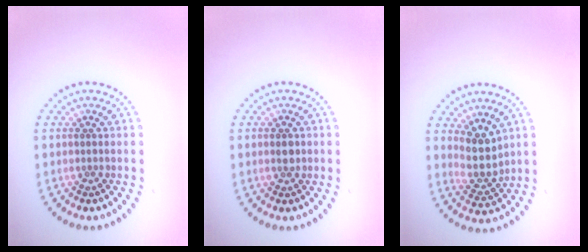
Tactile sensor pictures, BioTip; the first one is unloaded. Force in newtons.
{"total": 1.0, "press": 1.0, "slide": 0.1}
{"total": 3.4, "press": 2.9, "slide": 1.8}